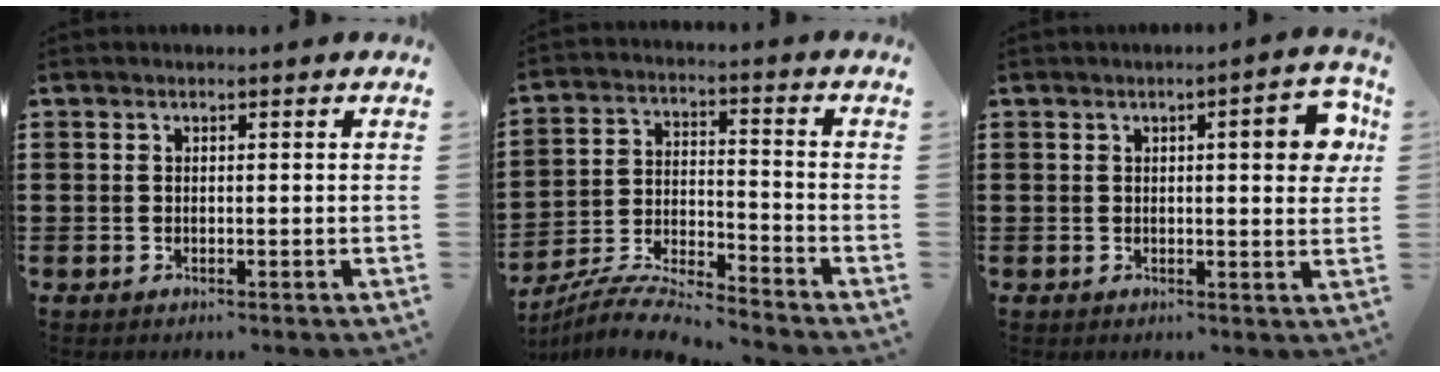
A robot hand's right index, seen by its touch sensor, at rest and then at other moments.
{"total": 7.5, "force": [-7.3, 0.1, 1.9], "torque": [-0.047, -0.002, -0.147]}
{"total": 6.2, "force": [1.8, 1.4, 5.8], "torque": [-0.081, -0.004, 0.021]}